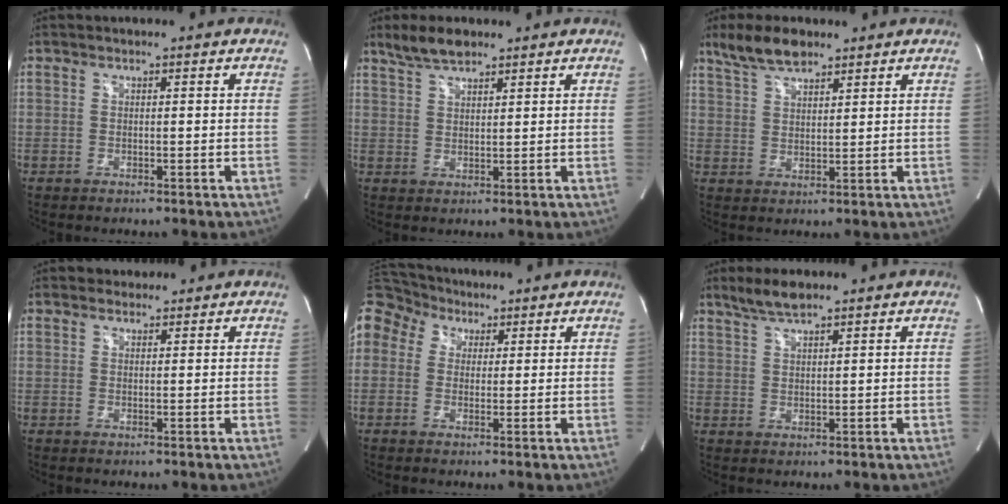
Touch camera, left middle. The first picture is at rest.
{"total": 5.0, "force": [4.1, 1.4, 2.5], "torque": [-0.061, 0.012, 0.080]}
{"total": 6.9, "force": [5.5, 2.1, 3.7], "torque": [-0.078, 0.011, 0.107]}
{"total": 1.9, "force": [1.6, 1.0, 0.0], "torque": [0.000, 0.013, 0.023]}
{"total": 19.3, "force": [8.4, 15.5, 7.8], "torque": [-0.260, 0.114, 0.167]}
{"total": 4.4, "force": [3.6, 0.7, 2.4], "torque": [-0.056, 0.010, 0.072]}